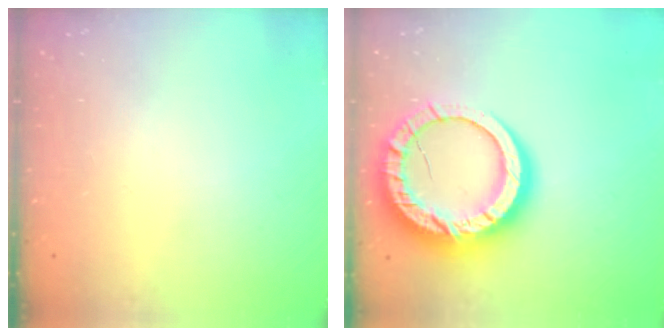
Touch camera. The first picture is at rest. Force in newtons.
{"total": 19.6, "press": 19.5, "slide": 1.8}